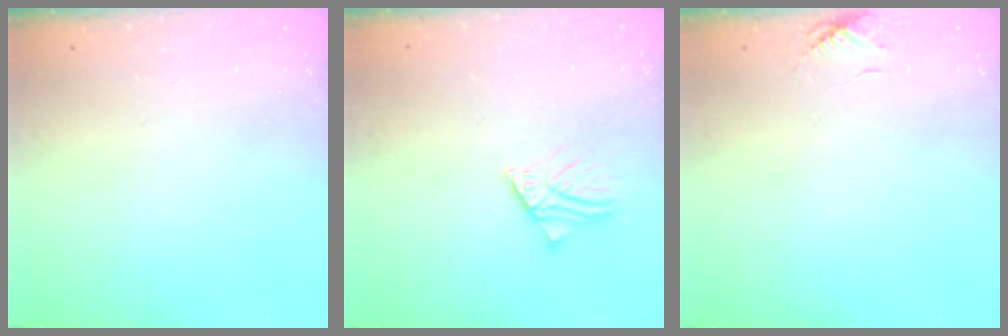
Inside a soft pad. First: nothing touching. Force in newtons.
{"total": 2.6, "press": 2.6, "slide": 0.3}
{"total": 7.0, "press": 6.9, "slide": 0.6}